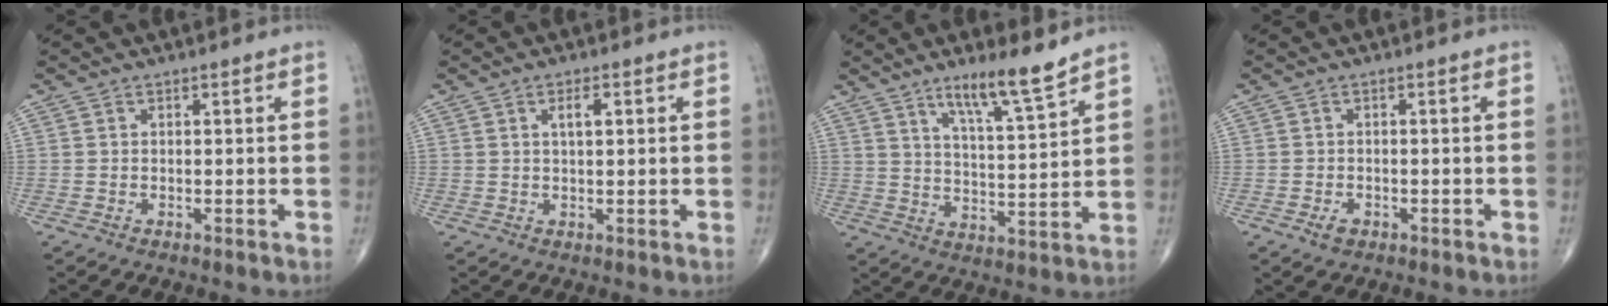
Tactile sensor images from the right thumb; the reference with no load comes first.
{"total": 2.6, "force": [0.9, 0.9, 2.2], "torque": [-0.038, -0.002, 0.015]}
{"total": 9.6, "force": [7.0, 0.8, 6.5], "torque": [-0.106, -0.053, 0.123]}
{"total": 2.0, "force": [-1.0, 1.3, 1.1], "torque": [-0.017, 0.002, -0.015]}